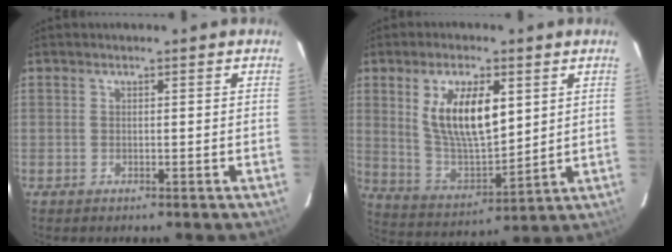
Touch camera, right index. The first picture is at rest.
{"total": 13.8, "force": [4.6, 5.8, 11.6], "torque": [-0.219, -0.001, 0.100]}